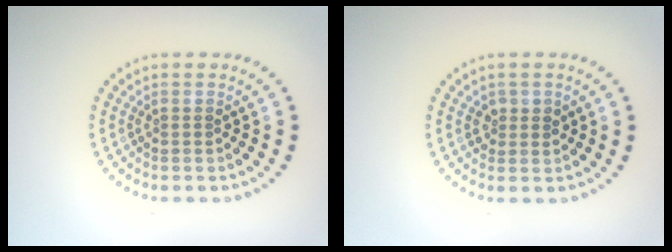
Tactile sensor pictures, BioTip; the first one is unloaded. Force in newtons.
{"total": 1.3, "press": 1.3, "slide": 0.3}